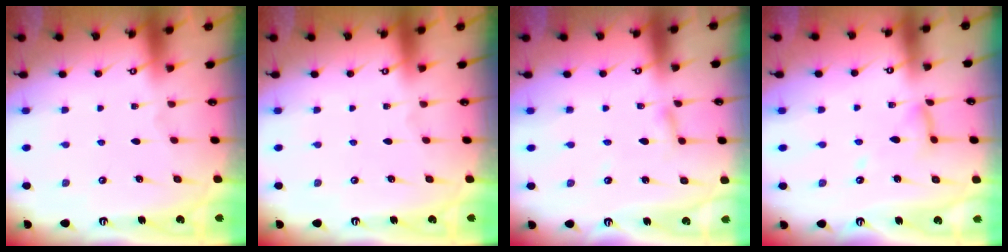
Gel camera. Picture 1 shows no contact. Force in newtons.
{"total": 0.0}
{"total": 2.7, "press": 2.7, "slide": 0.3}
{"total": 8.6, "press": 8.6, "slide": 0.6}